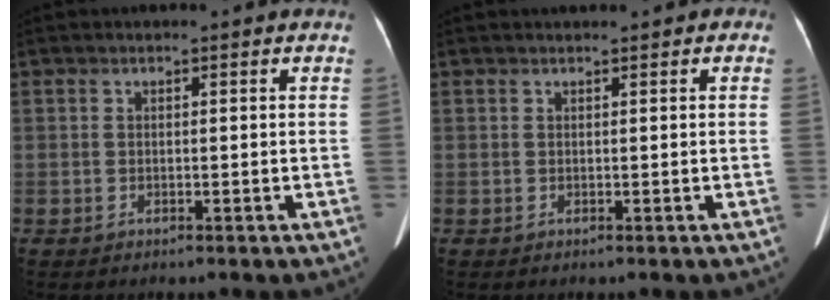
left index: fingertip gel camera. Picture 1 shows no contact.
{"total": 1.2, "force": [0.7, 0.5, 0.8], "torque": [-0.011, 0.015, 0.010]}